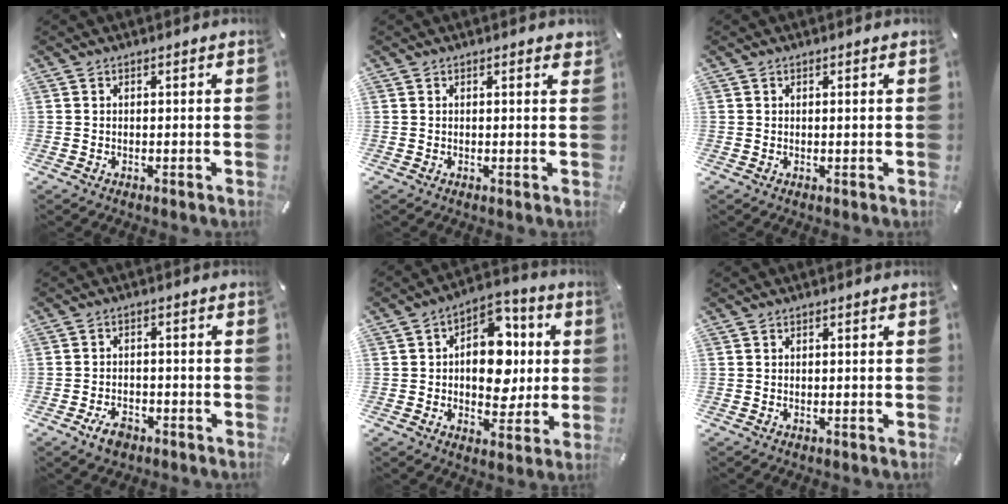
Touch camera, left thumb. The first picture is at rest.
{"total": 0.8, "force": [0.5, 0.2, 0.7], "torque": [-0.006, -0.002, 0.006]}
{"total": 0.0}
{"total": 4.8, "force": [-2.9, 2.9, 2.6], "torque": [-0.053, 0.015, -0.055]}
{"total": 13.1, "force": [0.9, 9.5, 9.0], "torque": [-0.125, -0.005, 0.016]}
{"total": 0.0}